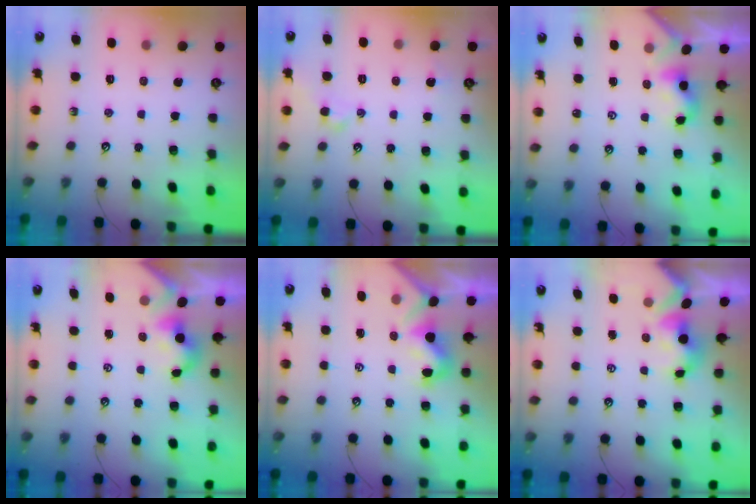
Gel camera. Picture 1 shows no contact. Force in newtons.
{"total": 1.1, "press": 1.1, "slide": 0.4}
{"total": 2.2, "press": 2.2, "slide": 0.2}
{"total": 1.0, "press": 0.9, "slide": 0.5}
{"total": 0.7, "press": 0.5, "slide": 0.6}
{"total": 2.1, "press": 2.0, "slide": 0.7}